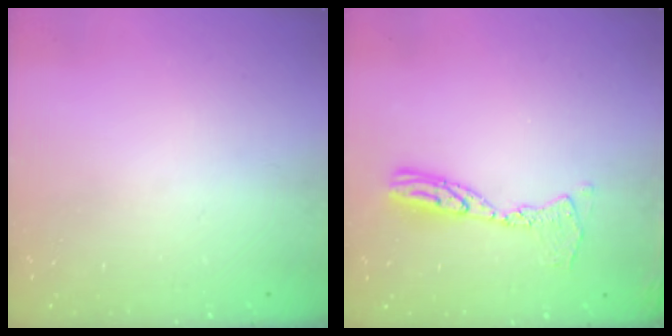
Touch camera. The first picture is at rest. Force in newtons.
{"total": 10.3, "press": 10.3, "slide": 1.0}